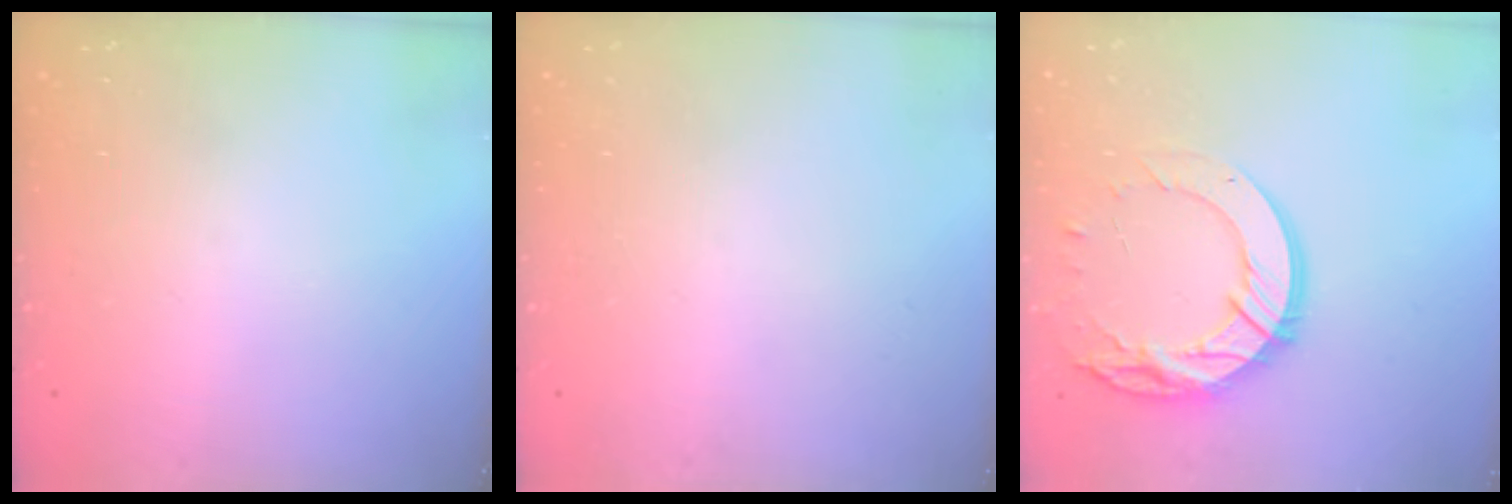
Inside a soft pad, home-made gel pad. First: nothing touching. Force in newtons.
{"total": 0.0}
{"total": 16.8, "press": 16.8, "slide": 1.4}